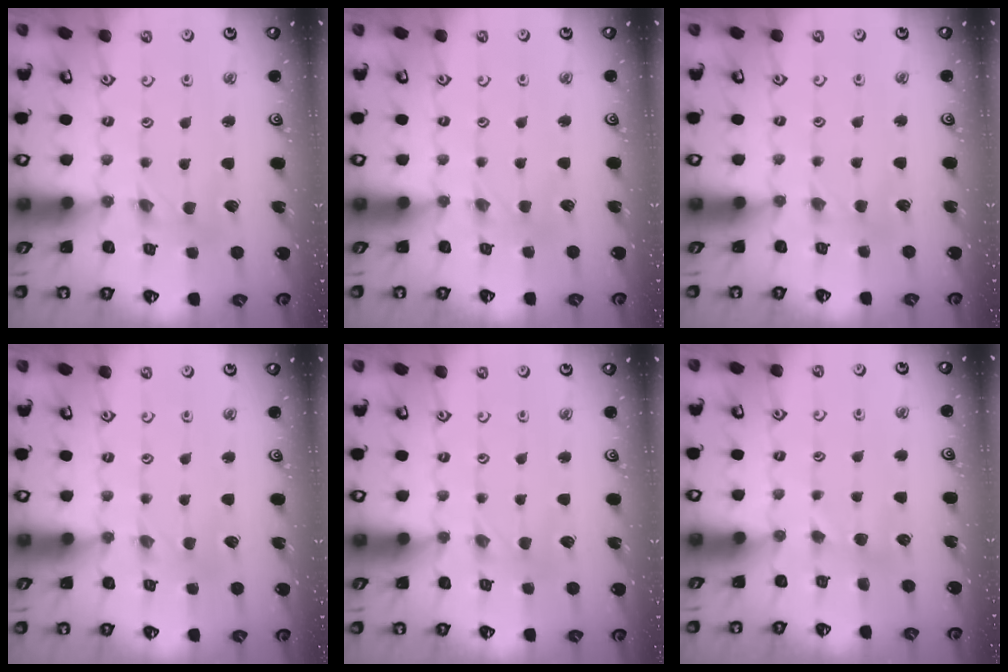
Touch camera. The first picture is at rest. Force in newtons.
{"total": 2.6, "press": 2.6, "slide": 0.3}
{"total": 2.2, "press": 2.1, "slide": 0.4}
{"total": 0.0}
{"total": 1.1, "press": 1.1, "slide": 0.3}
{"total": 2.5, "press": 2.4, "slide": 0.2}